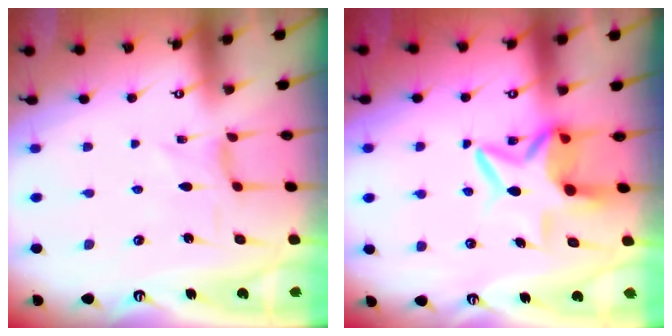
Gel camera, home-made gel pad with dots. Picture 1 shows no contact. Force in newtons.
{"total": 9.6, "press": 9.5, "slide": 1.6}